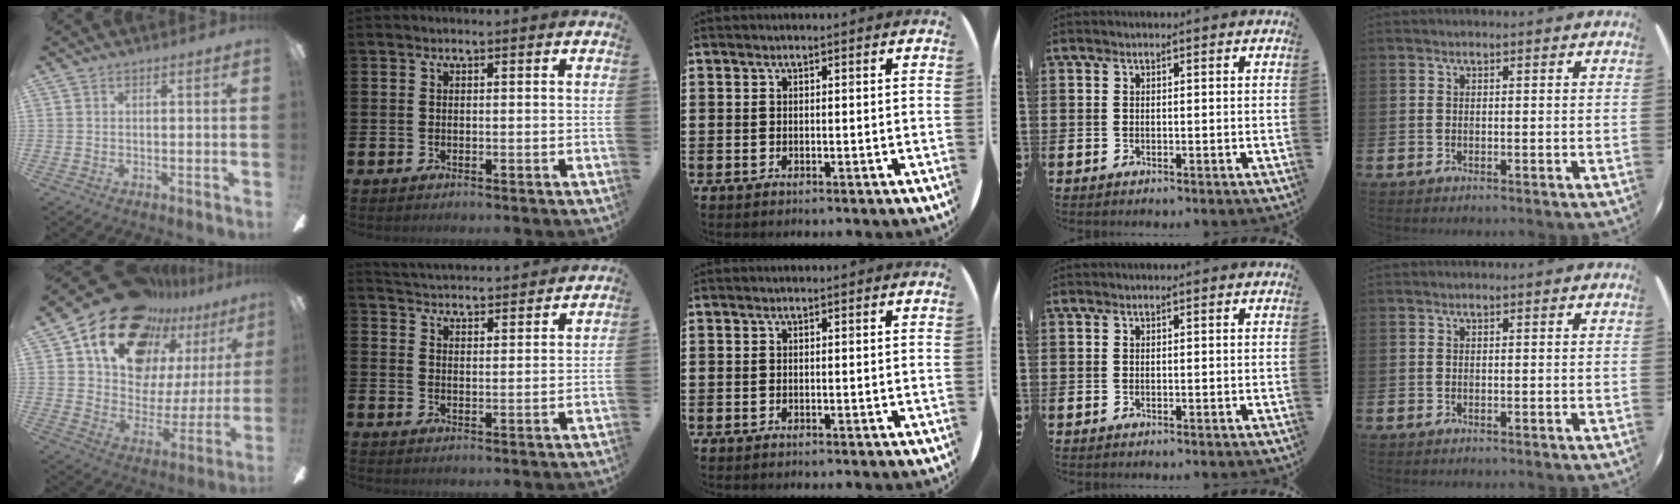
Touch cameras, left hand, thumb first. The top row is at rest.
{"thumb": {"total": 20.4, "force": [14.9, 11.7, 7.6], "torque": [-0.144, -0.104, 0.279]}, "index": {"total": 4.7, "force": [4.7, 0.1, -0.3], "torque": [-0.007, -0.040, 0.081]}}